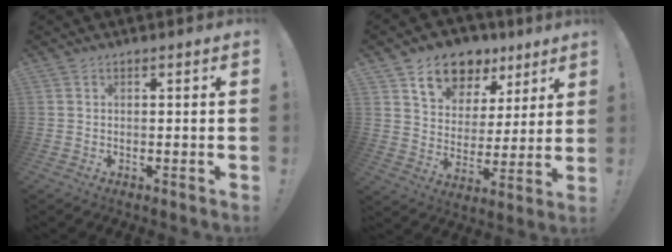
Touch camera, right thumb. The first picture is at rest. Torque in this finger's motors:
{"motor_torque": [0.47, 1.05, 0.64, 0.43, 0.18]}